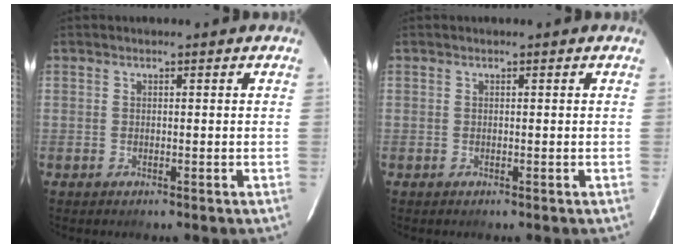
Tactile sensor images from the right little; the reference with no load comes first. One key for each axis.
{"total": 0.0}